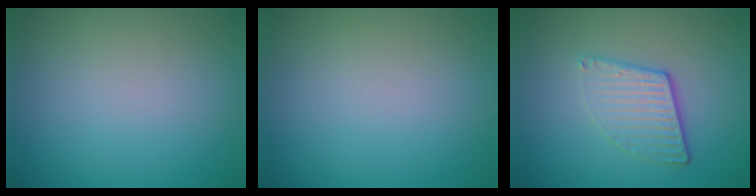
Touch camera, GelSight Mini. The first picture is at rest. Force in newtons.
{"total": 0.0}
{"total": 4.1, "press": 2.7, "slide": 3.1}